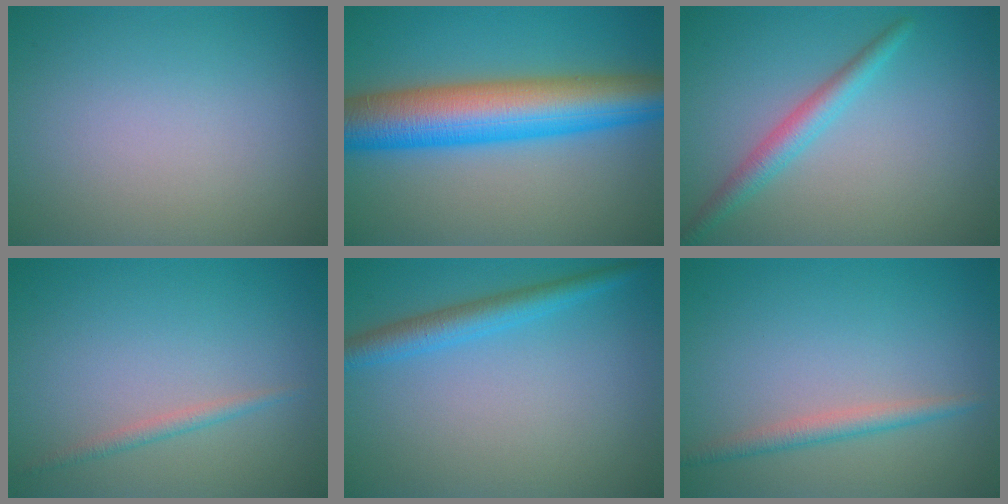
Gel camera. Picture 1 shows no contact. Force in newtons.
{"total": 10.8, "press": 10.8, "slide": 0.0}
{"total": 2.5, "press": 2.5, "slide": 0.1}
{"total": 1.2, "press": 1.2, "slide": 0.0}
{"total": 3.0, "press": 3.0, "slide": 0.0}
{"total": 2.0, "press": 2.0, "slide": 0.0}